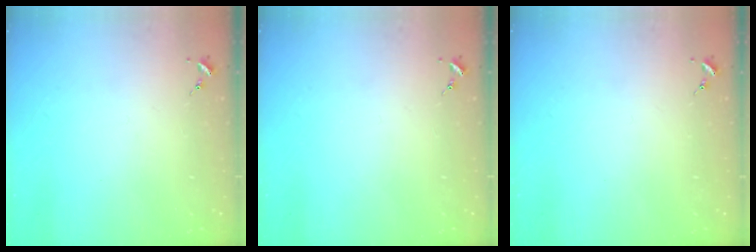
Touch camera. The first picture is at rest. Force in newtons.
{"total": 0.0}
{"total": 0.0}